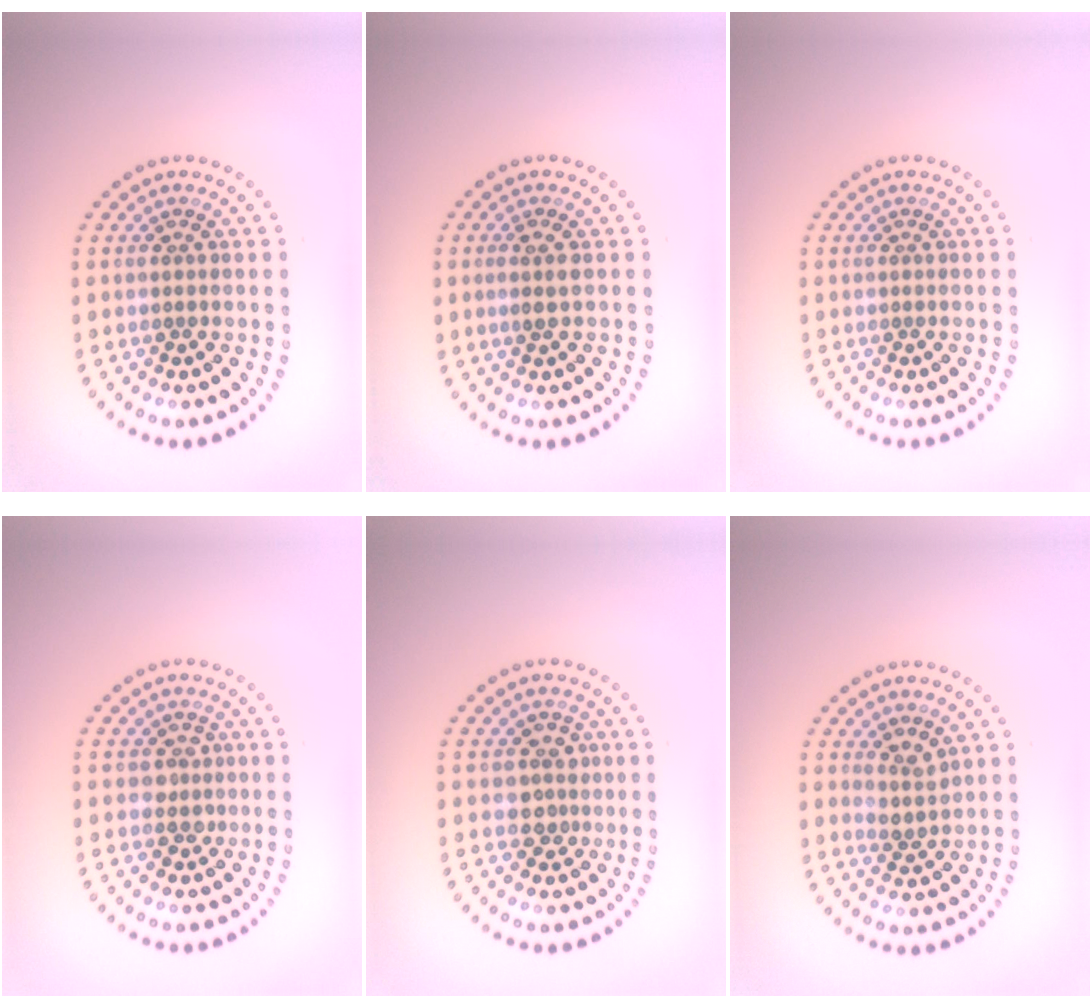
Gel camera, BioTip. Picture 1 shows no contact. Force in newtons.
{"total": 1.5, "press": 1.2, "slide": 0.8}
{"total": 0.0}
{"total": 1.5, "press": 1.2, "slide": 0.9}
{"total": 2.1, "press": 1.8, "slide": 1.1}
{"total": 1.9, "press": 1.4, "slide": 1.2}